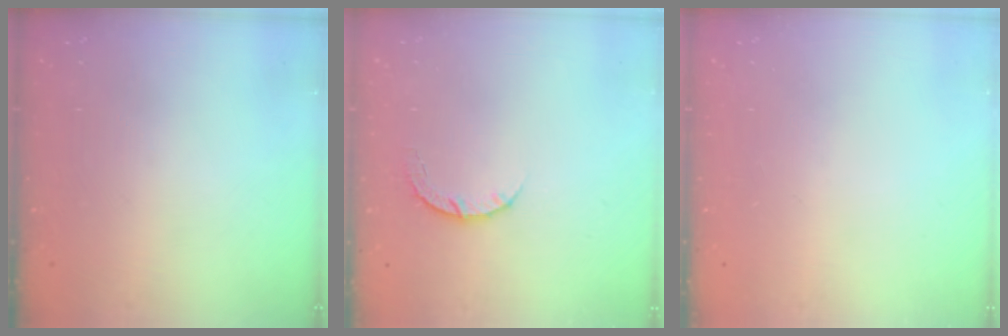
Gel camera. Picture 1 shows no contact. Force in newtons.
{"total": 5.2, "press": 5.1, "slide": 0.7}
{"total": 0.0}